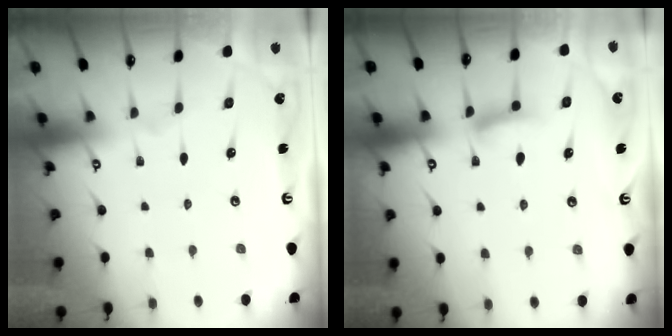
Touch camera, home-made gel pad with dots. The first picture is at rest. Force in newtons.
{"total": 8.2, "press": 8.2, "slide": 0.5}